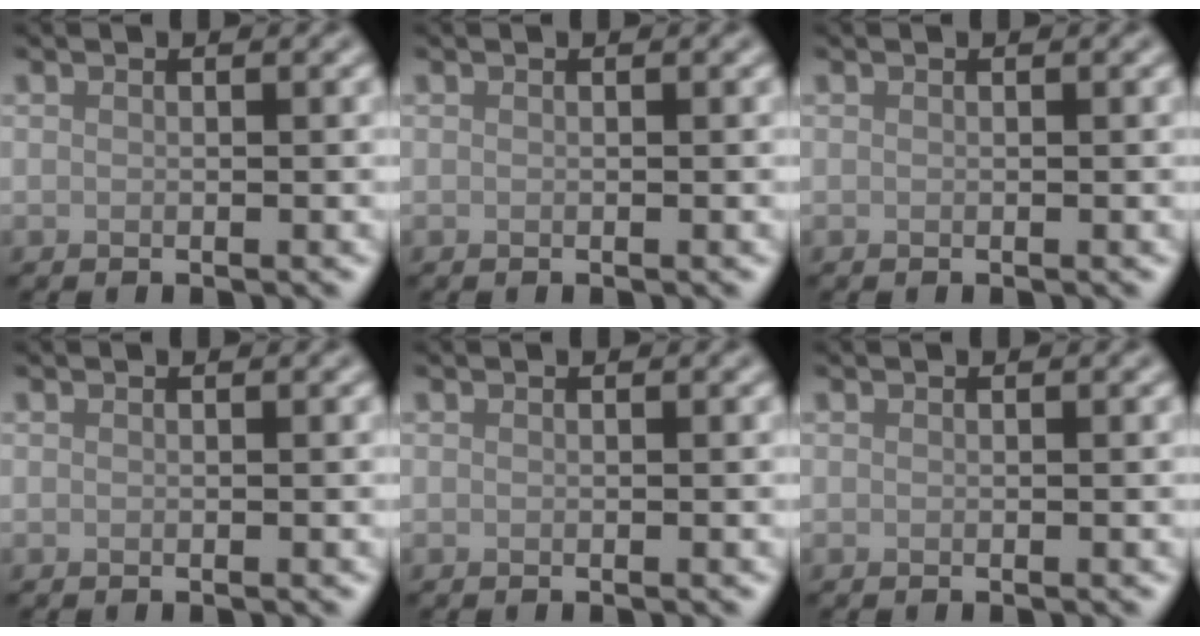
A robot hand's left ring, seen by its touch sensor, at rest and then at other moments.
{"total": 0.0}
{"total": 0.0}
{"total": 0.0}
{"total": 0.0}
{"total": 0.0}